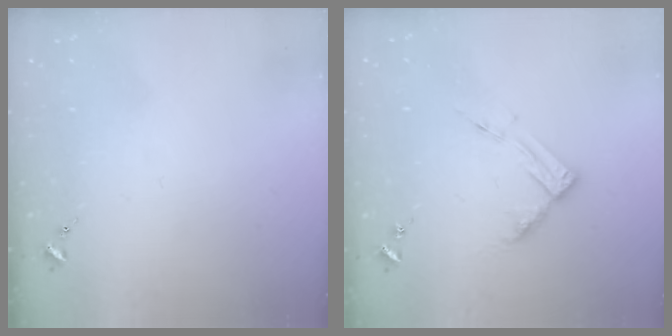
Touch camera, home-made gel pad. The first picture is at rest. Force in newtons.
{"total": 9.3, "press": 9.2, "slide": 1.0}